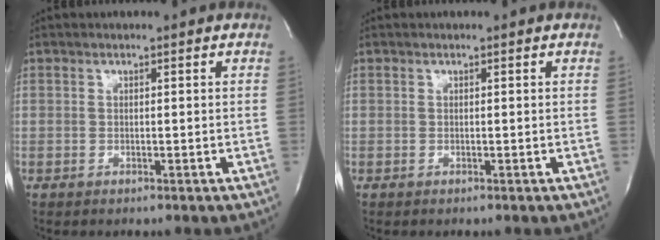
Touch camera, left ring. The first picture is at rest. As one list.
[{"total": 0.0}]